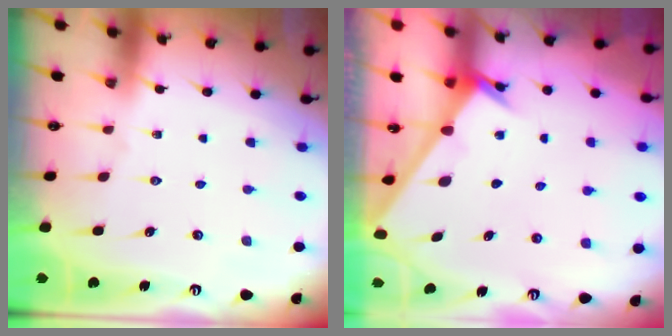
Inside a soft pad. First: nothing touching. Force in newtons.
{"total": 2.3, "press": 2.3, "slide": 0.2}